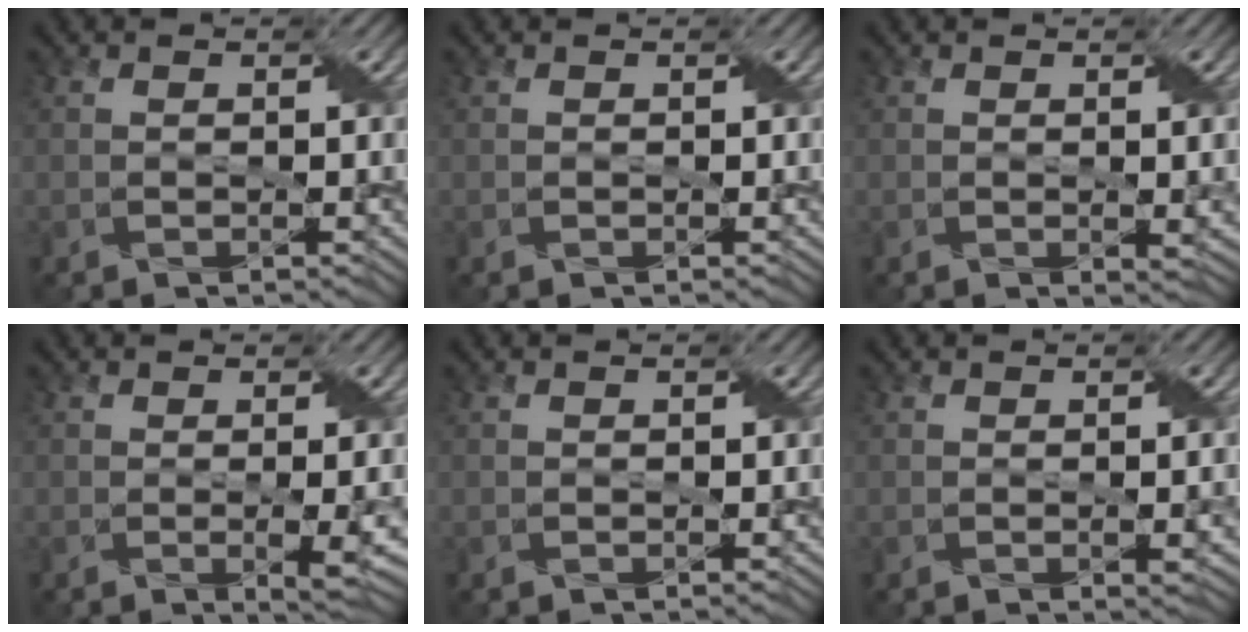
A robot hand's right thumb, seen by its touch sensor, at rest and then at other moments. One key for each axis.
{"total": 0.0}
{"total": 1.5, "fx": 0.3, "fy": 0.2, "fz": 1.5, "tx": -0.023, "ty": -0.001, "tz": 0.006}
{"total": 2.8, "fx": -0.2, "fy": 0.4, "fz": 2.8, "tx": -0.049, "ty": 0.000, "tz": -0.001}
{"total": 0.0}
{"total": 1.4, "fx": -0.1, "fy": 0.2, "fz": 1.4, "tx": -0.021, "ty": 0.000, "tz": 0.001}